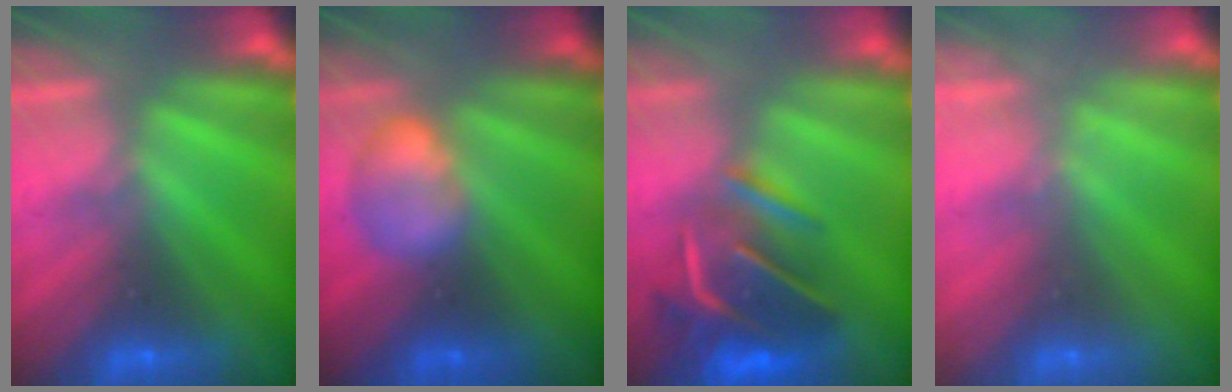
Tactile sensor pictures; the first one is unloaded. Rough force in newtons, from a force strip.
{"total": 2.6}
{"total": 7.8}
{"total": 2.1}